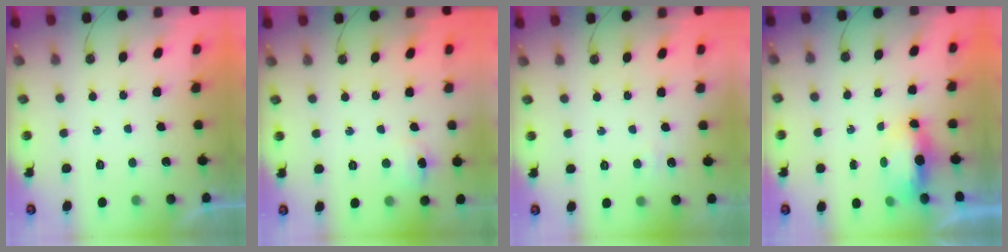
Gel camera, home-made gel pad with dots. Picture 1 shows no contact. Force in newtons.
{"total": 5.8, "press": 5.7, "slide": 0.7}
{"total": 2.9, "press": 2.5, "slide": 1.6}
{"total": 5.9, "press": 5.8, "slide": 1.1}